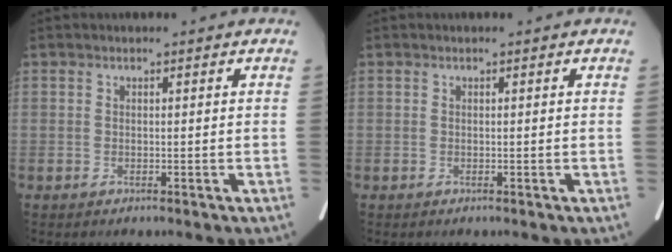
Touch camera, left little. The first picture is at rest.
{"total": 0.0}